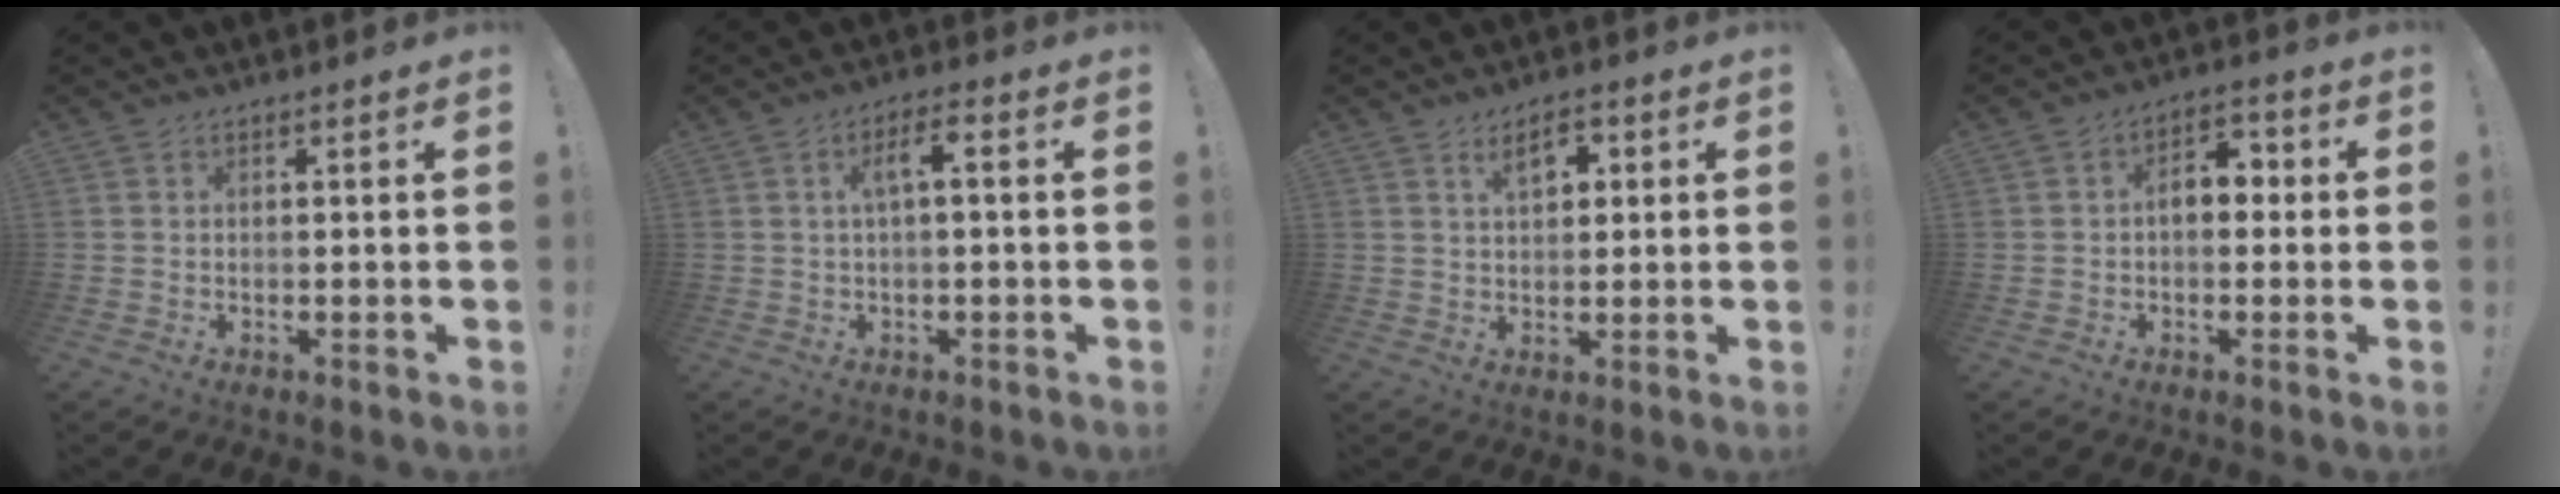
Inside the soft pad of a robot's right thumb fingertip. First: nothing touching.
{"total": 4.7, "force": [0.3, 1.2, 4.6], "torque": [-0.080, 0.005, -0.001]}
{"total": 6.2, "force": [2.7, 3.4, 4.4], "torque": [-0.061, -0.003, 0.044]}
{"total": 7.5, "force": [0.5, 4.8, 5.8], "torque": [-0.078, 0.009, 0.006]}